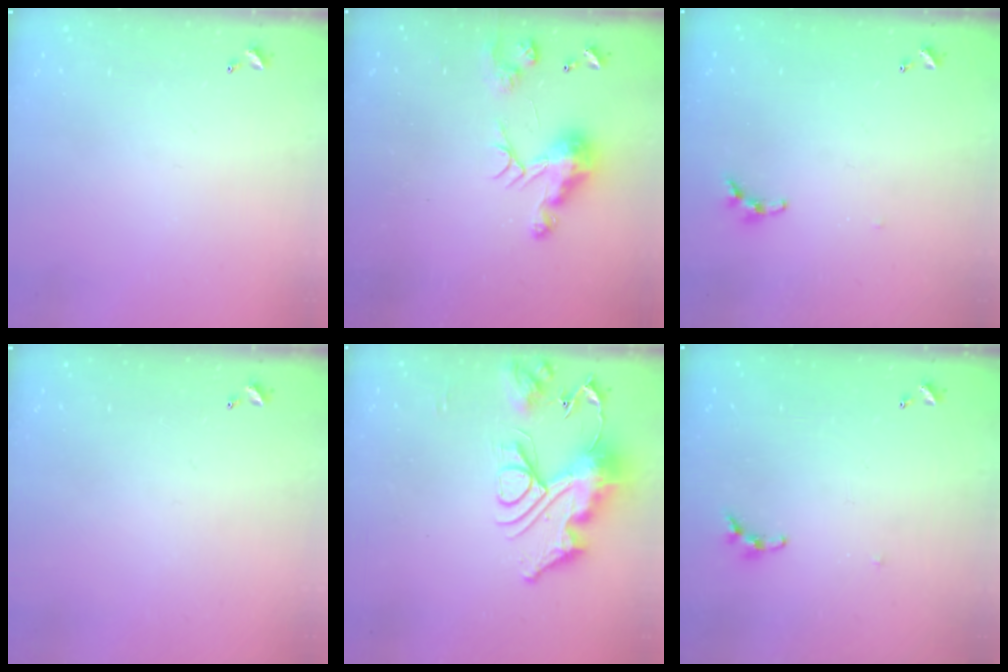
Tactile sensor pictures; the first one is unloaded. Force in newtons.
{"total": 8.7, "press": 8.6, "slide": 0.2}
{"total": 5.5, "press": 5.5, "slide": 0.6}
{"total": 0.0}
{"total": 17.1, "press": 17.1, "slide": 1.7}
{"total": 4.6, "press": 4.5, "slide": 0.7}